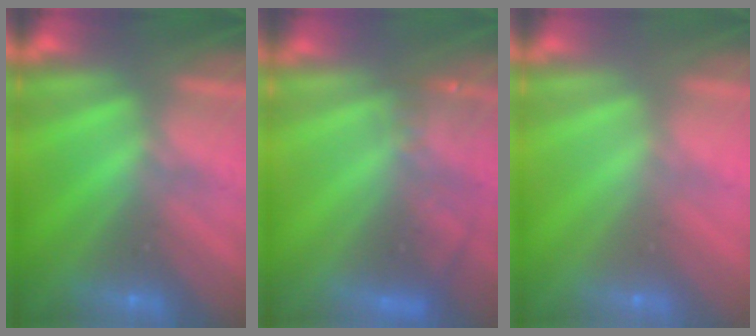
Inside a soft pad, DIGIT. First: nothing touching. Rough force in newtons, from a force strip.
{"total": 3.1}
{"total": 3.0}